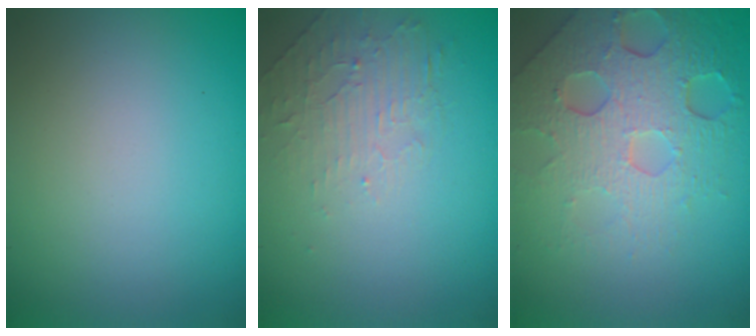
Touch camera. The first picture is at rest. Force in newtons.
{"total": 2.0, "press": 0.9, "slide": 1.8}
{"total": 7.3, "press": 5.0, "slide": 5.3}